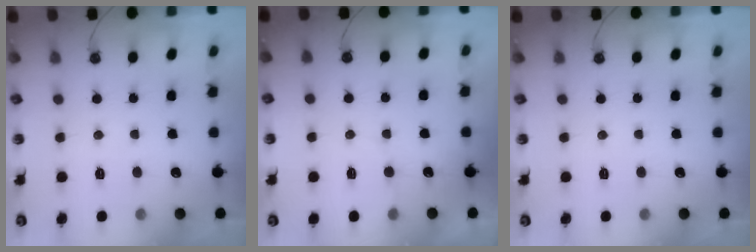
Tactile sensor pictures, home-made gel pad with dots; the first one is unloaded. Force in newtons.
{"total": 2.5, "press": 2.5, "slide": 0.1}
{"total": 0.0}